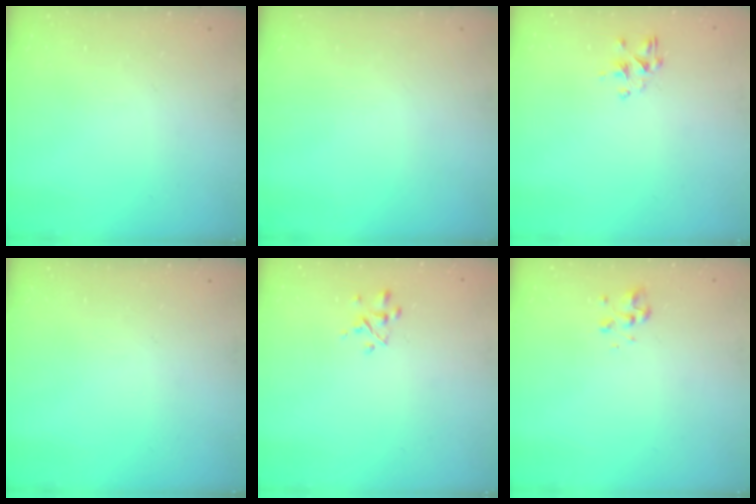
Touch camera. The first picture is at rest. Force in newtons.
{"total": 0.0}
{"total": 2.4, "press": 2.2, "slide": 1.0}
{"total": 0.0}
{"total": 2.3, "press": 2.3, "slide": 0.6}
{"total": 2.9, "press": 2.8, "slide": 0.9}